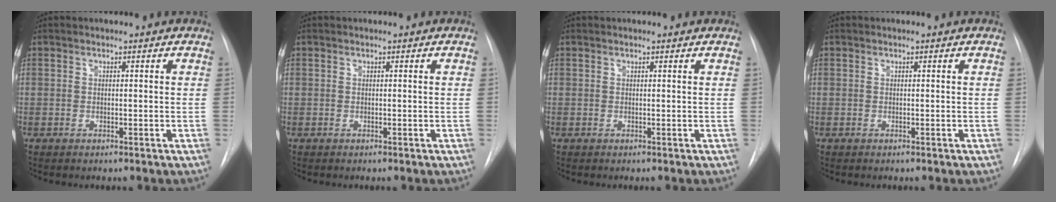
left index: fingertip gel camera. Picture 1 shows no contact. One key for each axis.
{"total": 0.0}
{"total": 1.0, "fx": 1.0, "fy": 0.2, "fz": 0.2, "tx": -0.010, "ty": 0.009, "tz": 0.011}
{"total": 0.0}